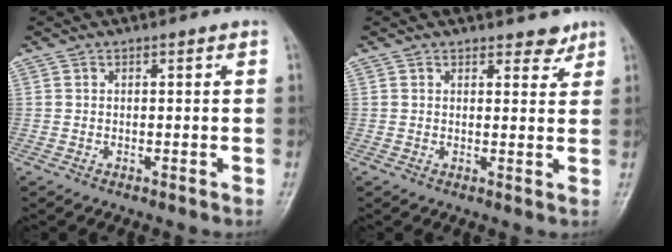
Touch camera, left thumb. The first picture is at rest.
{"total": 2.6, "force": [2.1, 1.2, 0.7], "torque": [0.009, -0.014, 0.026]}